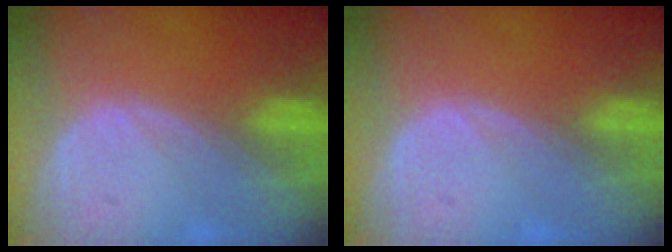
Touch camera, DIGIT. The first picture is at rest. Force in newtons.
{"total": 0.0}